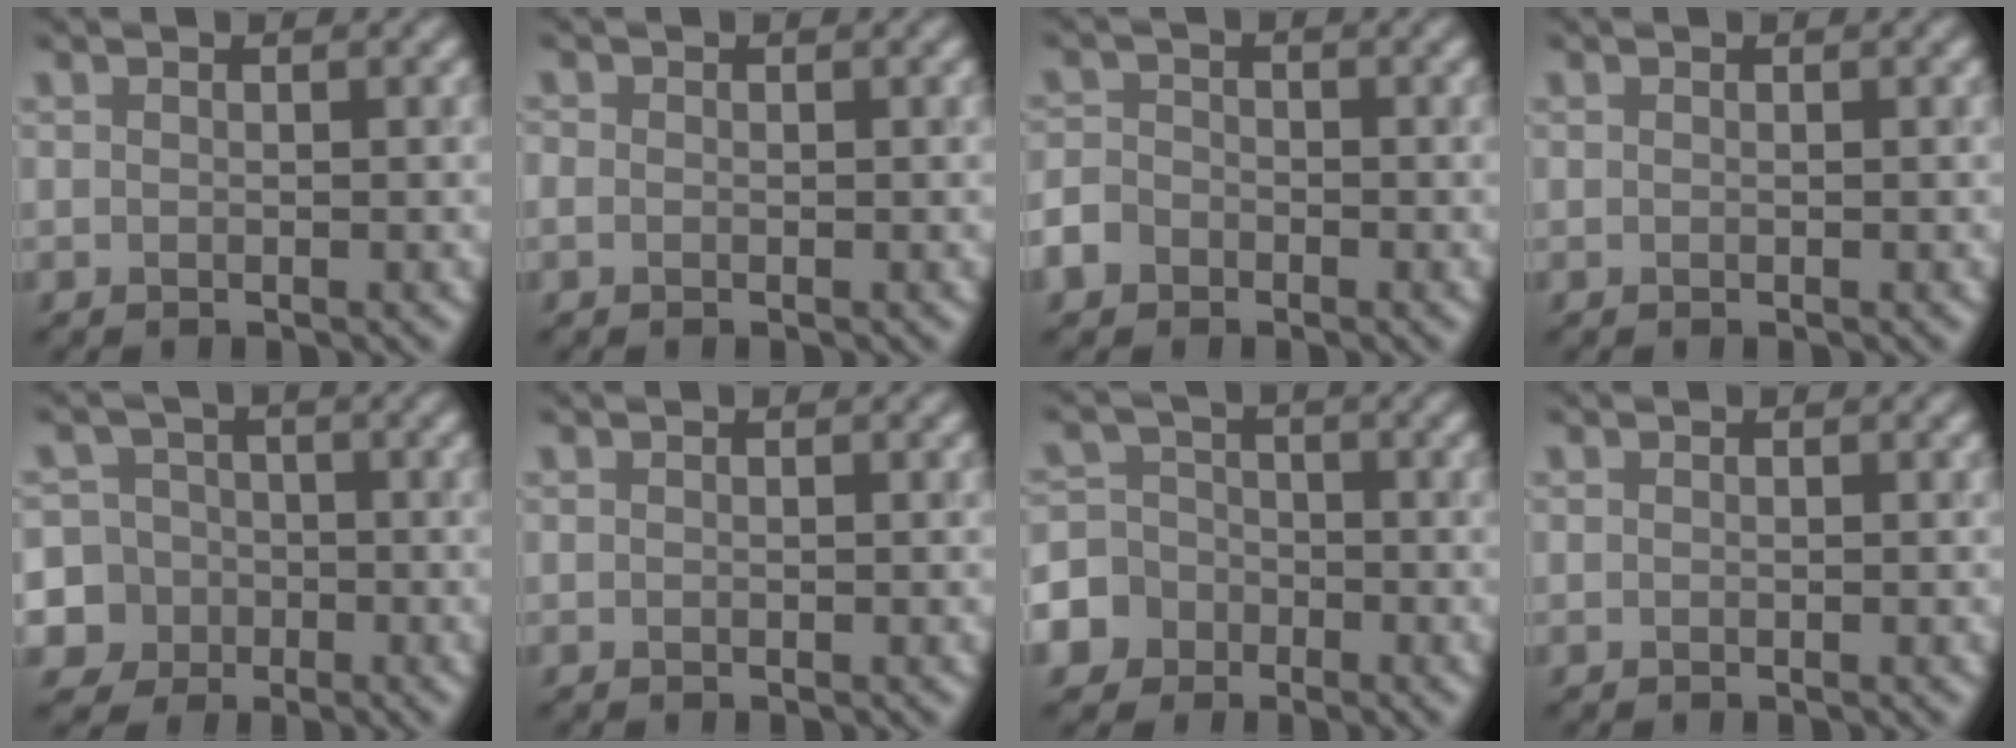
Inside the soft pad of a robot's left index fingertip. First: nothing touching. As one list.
[{"total": 0.7, "force": [-0.2, 0.6, 0.2], "torque": [-0.004, -0.003, -0.007]}, {"total": 3.2, "force": [-1.9, 2.4, 1.0], "torque": [-0.012, -0.006, -0.043]}, {"total": 0.0}, {"total": 9.5, "force": [-3.3, 8.8, 1.7], "torque": [-0.047, -0.012, -0.091]}, {"total": 0.0}, {"total": 7.3, "force": [-3.5, 6.3, 1.2], "torque": [-0.029, -0.005, -0.086]}, {"total": 0.0}]